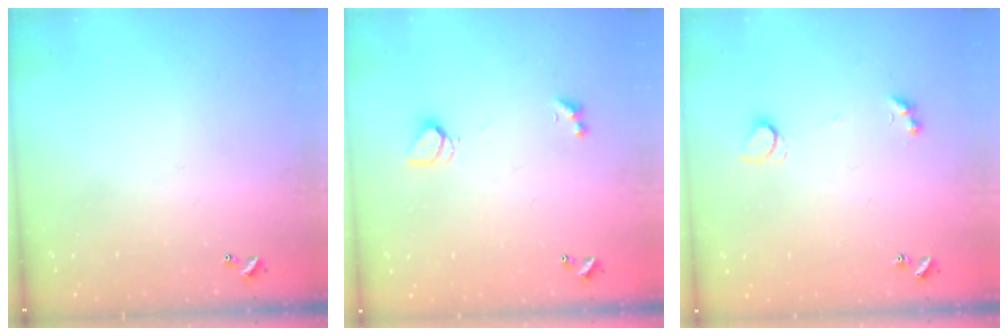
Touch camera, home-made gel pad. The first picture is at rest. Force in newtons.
{"total": 1.4, "press": 1.3, "slide": 0.5}
{"total": 2.5, "press": 2.4, "slide": 0.5}